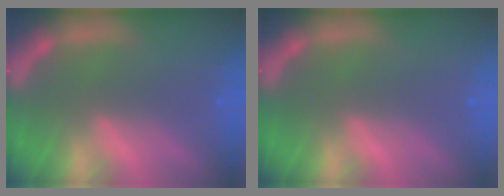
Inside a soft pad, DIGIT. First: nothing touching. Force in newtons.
{"total": 0.0}